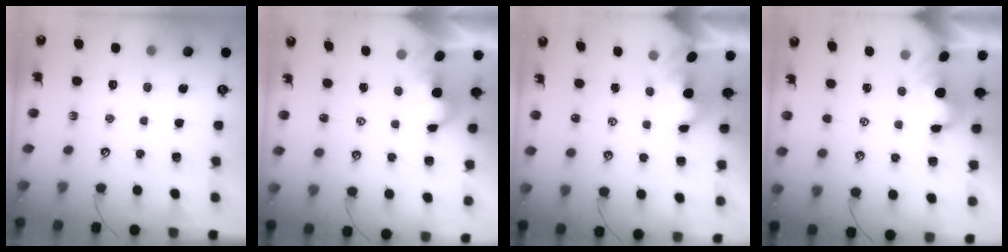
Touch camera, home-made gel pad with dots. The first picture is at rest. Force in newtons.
{"total": 2.1, "press": 2.0, "slide": 0.3}
{"total": 1.7, "press": 1.7, "slide": 0.2}
{"total": 0.0}